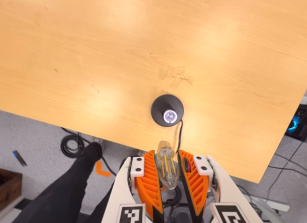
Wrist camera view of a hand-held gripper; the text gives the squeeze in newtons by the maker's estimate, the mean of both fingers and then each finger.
{"total": 12.5, "left": 13.9, "right": 11.0}